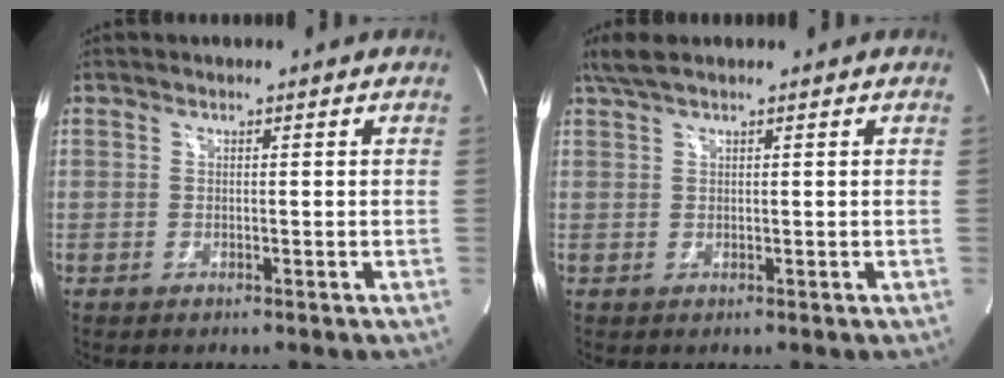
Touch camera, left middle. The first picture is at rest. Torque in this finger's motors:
{"motor_torque": [0.27, -0.15, -0.04, 0.03]}